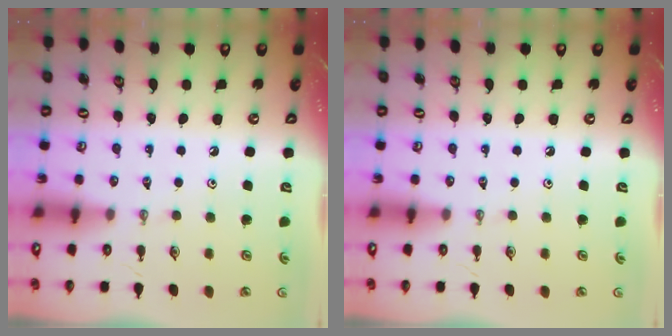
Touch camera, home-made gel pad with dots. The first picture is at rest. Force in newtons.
{"total": 0.0}